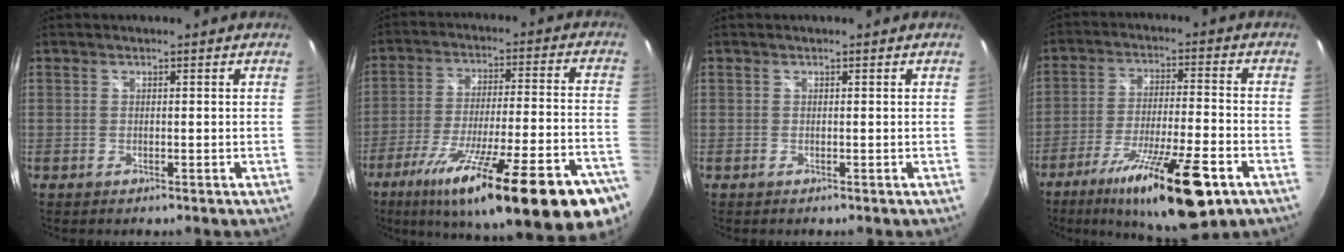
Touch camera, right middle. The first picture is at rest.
{"total": 30.3, "force": [-20.0, 4.9, 22.2], "torque": [-0.337, -0.074, -0.288]}
{"total": 0.0}
{"total": 18.7, "force": [-11.0, 3.8, 14.7], "torque": [-0.260, -0.039, -0.178]}